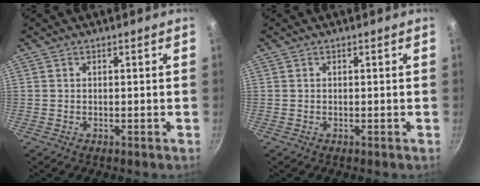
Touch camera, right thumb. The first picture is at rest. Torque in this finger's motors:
{"motor_torque": [-0.42, 0.13, -0.01, 0.17, 0.04]}